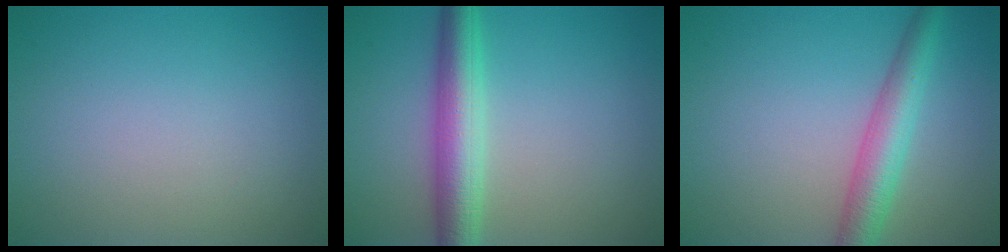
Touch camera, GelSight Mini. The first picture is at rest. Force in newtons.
{"total": 5.2, "press": 5.2, "slide": 0.2}
{"total": 4.3, "press": 4.3, "slide": 0.1}